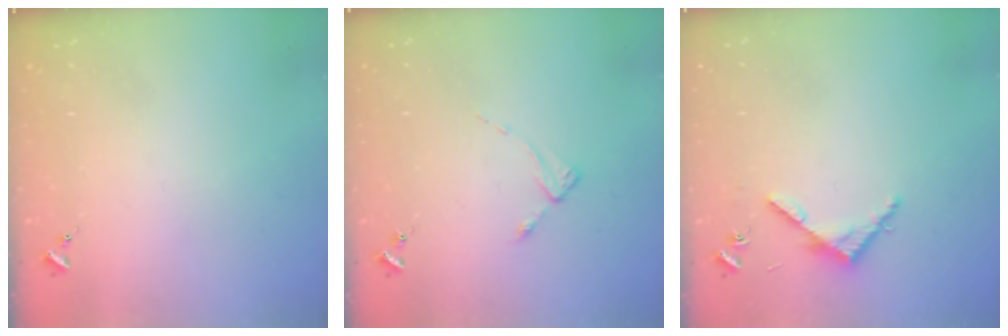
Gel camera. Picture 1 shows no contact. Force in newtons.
{"total": 2.6, "press": 2.6, "slide": 0.3}
{"total": 4.2, "press": 4.2, "slide": 0.4}